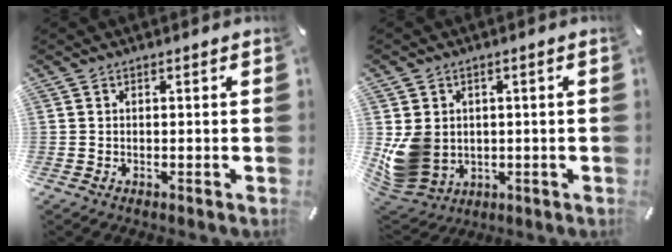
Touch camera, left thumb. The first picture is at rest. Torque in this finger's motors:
{"motor_torque": [1.62, 1.53, 0.87, -0.01, 0.30]}